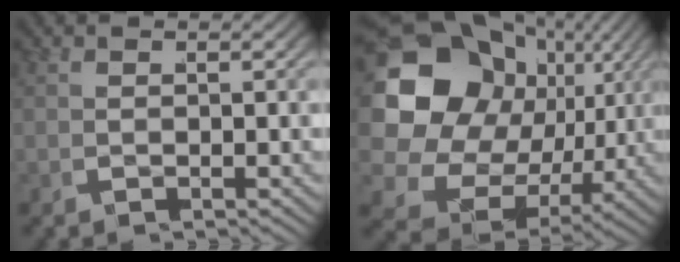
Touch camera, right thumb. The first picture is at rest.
{"total": 16.8, "force": [0.6, 12.8, 10.9], "torque": [-0.225, -0.036, 0.010]}